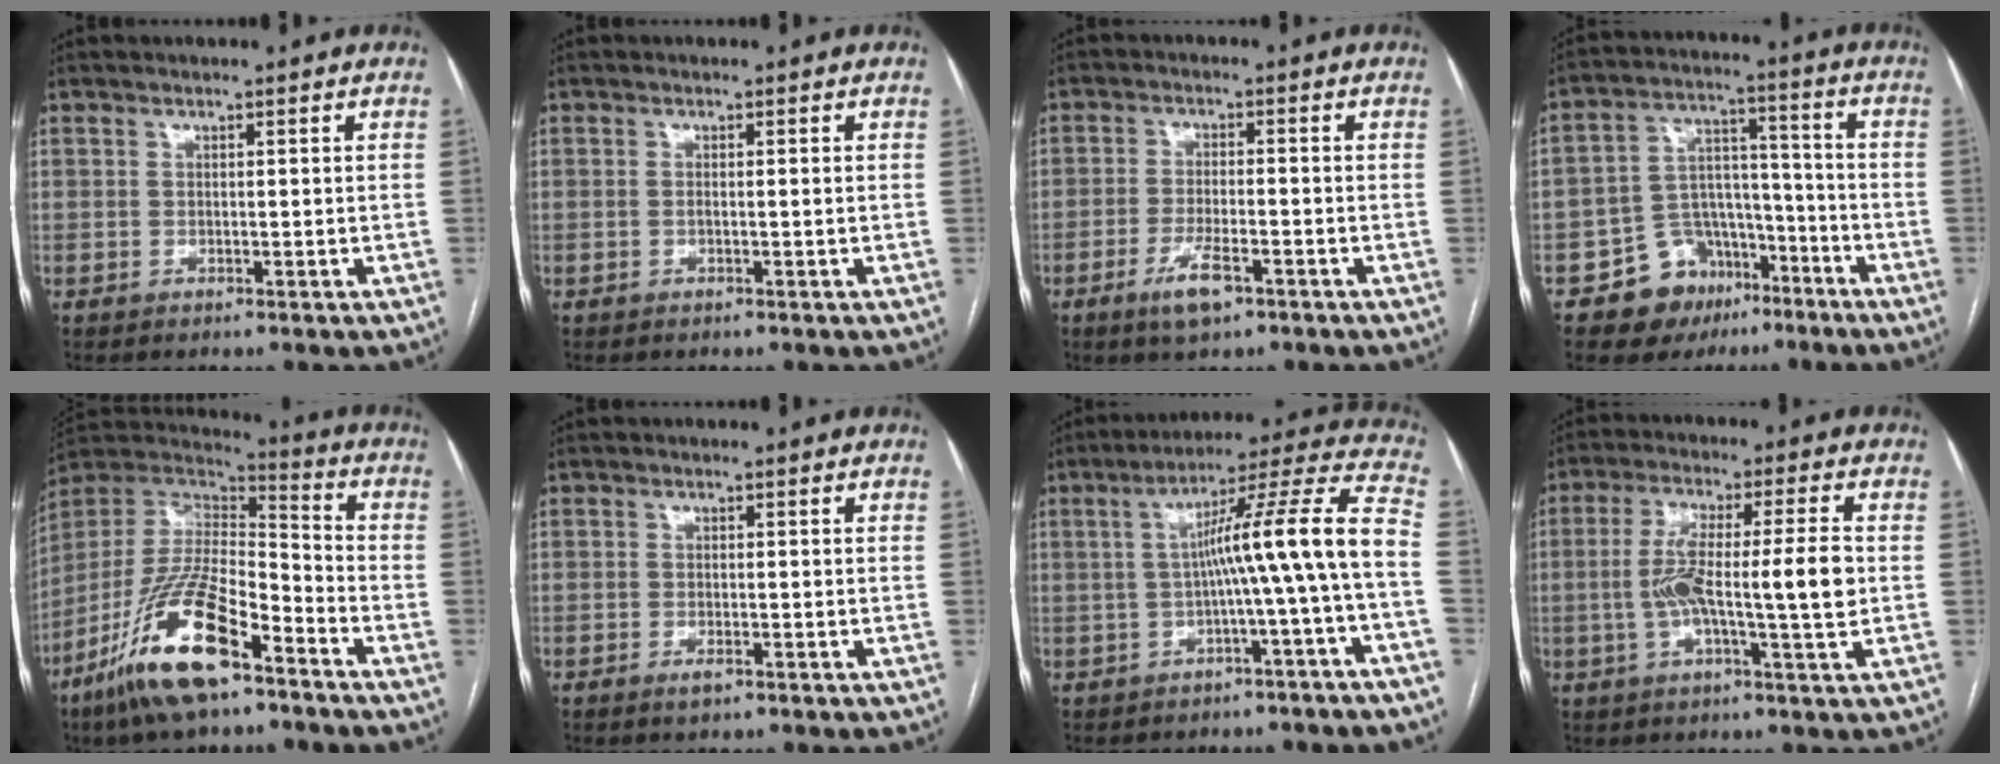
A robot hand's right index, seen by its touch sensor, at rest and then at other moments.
{"total": 0.7, "force": [-0.1, -0.1, 0.7], "torque": [-0.014, 0.000, 0.000]}
{"total": 5.3, "force": [-3.0, 1.2, 4.2], "torque": [-0.082, -0.004, -0.051]}
{"total": 10.9, "force": [-6.5, 7.9, 3.5], "torque": [-0.049, 0.045, -0.097]}
{"total": 18.7, "force": [-11.3, 4.8, 14.0], "torque": [-0.303, -0.016, -0.214]}
{"total": 1.5, "force": [-0.9, 0.3, 1.1], "torque": [-0.018, -0.001, -0.014]}
{"total": 12.5, "force": [-2.2, -1.7, 12.2], "torque": [-0.171, 0.032, -0.035]}
{"total": 11.5, "force": [-0.8, 0.6, 11.5], "torque": [-0.207, 0.015, -0.017]}